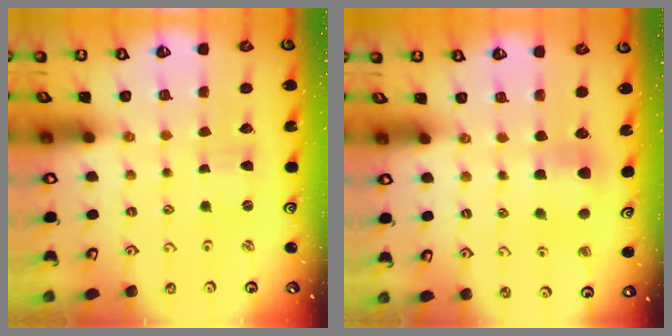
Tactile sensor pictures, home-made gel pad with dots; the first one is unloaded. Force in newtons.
{"total": 5.6, "press": 5.6, "slide": 0.0}